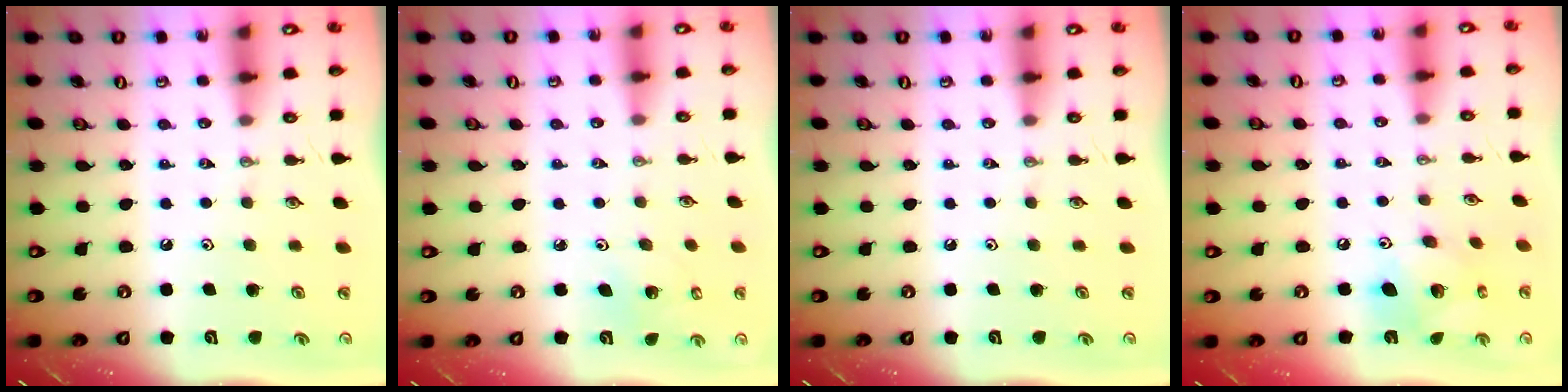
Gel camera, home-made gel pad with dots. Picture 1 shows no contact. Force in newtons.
{"total": 2.7, "press": 2.7, "slide": 0.2}
{"total": 0.0}
{"total": 12.3, "press": 12.3, "slide": 1.2}